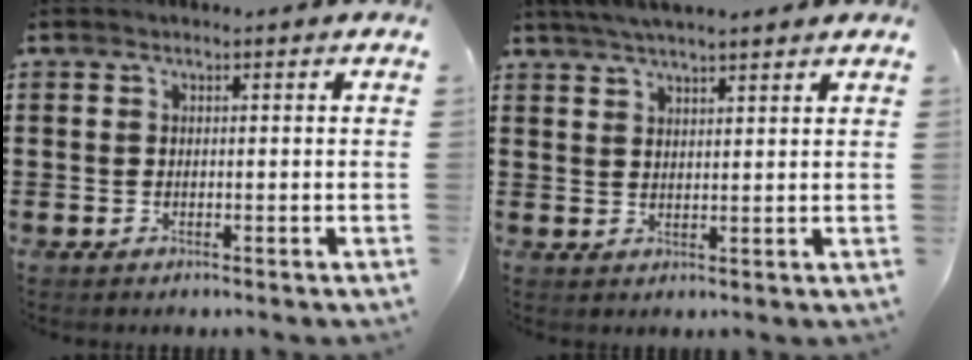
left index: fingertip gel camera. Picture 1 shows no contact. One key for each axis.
{"total": 3.3, "fx": 3.0, "fy": -0.2, "fz": 1.2, "tx": -0.033, "ty": -0.004, "tz": 0.055}